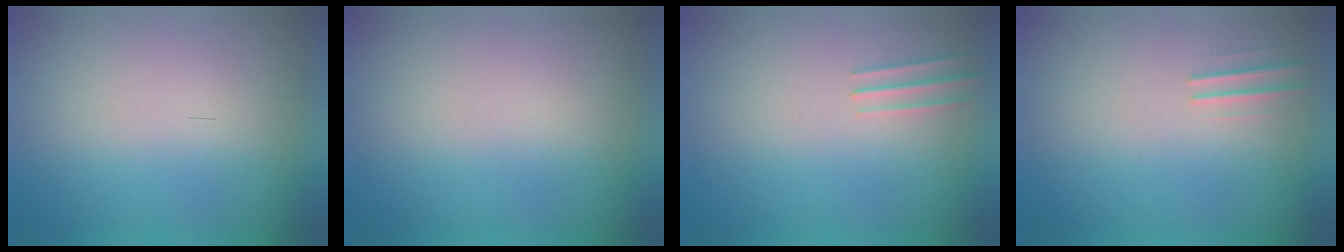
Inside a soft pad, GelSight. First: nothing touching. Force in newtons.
{"total": 1.0}
{"total": 1.0}
{"total": 1.1}